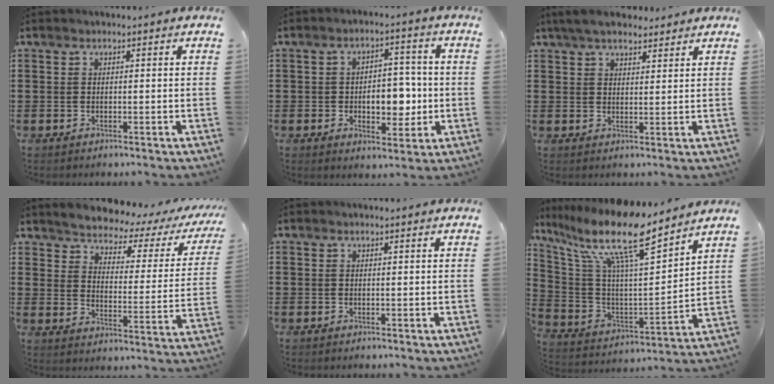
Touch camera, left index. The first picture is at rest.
{"total": 7.5, "force": [-1.0, 4.3, 6.0], "torque": [-0.087, 0.003, -0.023]}
{"total": 4.5, "force": [3.7, 1.5, 2.0], "torque": [-0.049, 0.000, 0.070]}
{"total": 3.3, "force": [3.2, 0.5, 0.4], "torque": [-0.033, -0.033, 0.046]}
{"total": 0.0}
{"total": 14.7, "force": [10.2, 2.7, 10.2], "torque": [-0.227, -0.062, 0.167]}